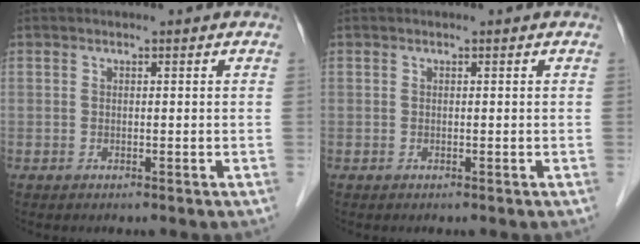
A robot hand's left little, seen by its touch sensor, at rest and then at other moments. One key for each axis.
{"total": 0.0}